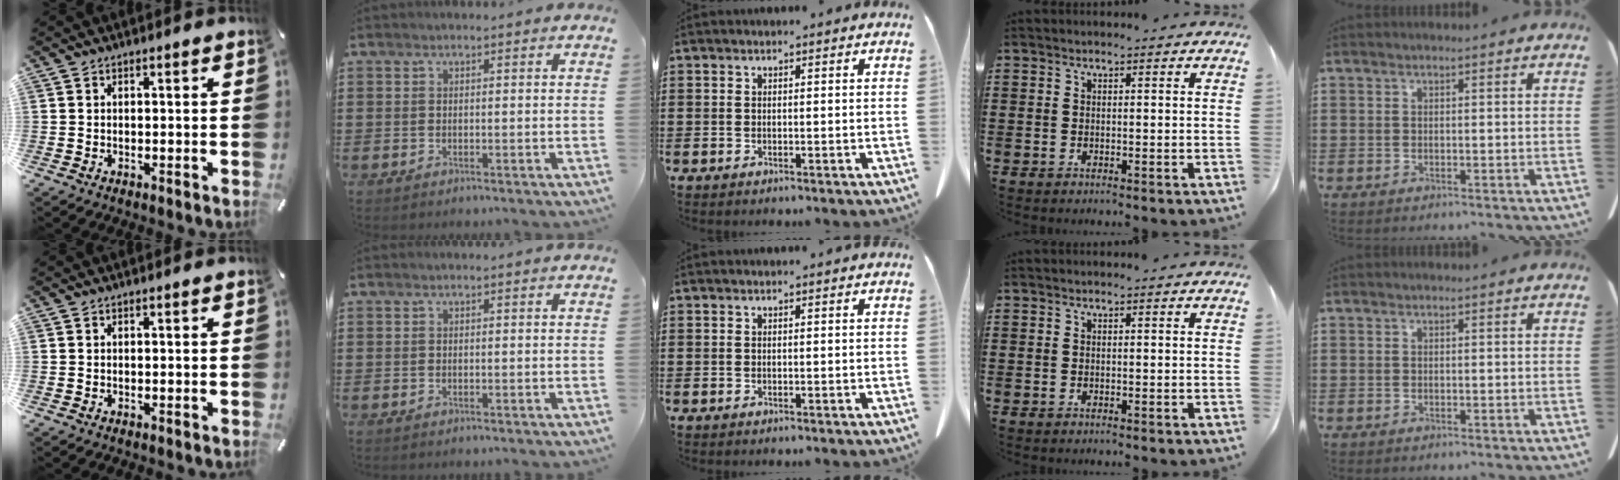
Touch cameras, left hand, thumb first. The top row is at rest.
{}